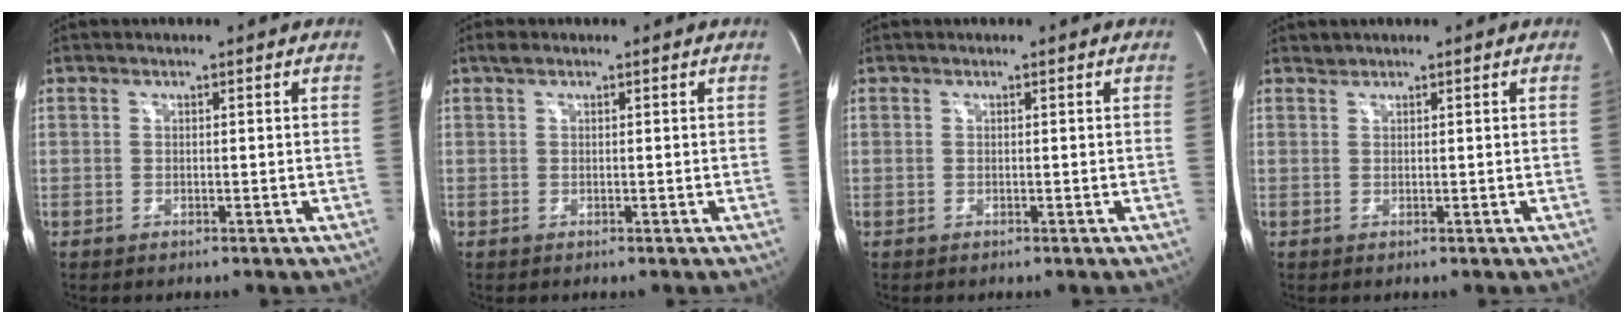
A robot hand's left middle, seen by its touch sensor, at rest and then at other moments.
{"total": 1.0, "force": [0.7, 0.5, 0.5], "torque": [-0.011, 0.011, 0.013]}
{"total": 0.0}
{"total": 0.7, "force": [0.7, 0.0, -0.2], "torque": [0.000, 0.001, 0.013]}